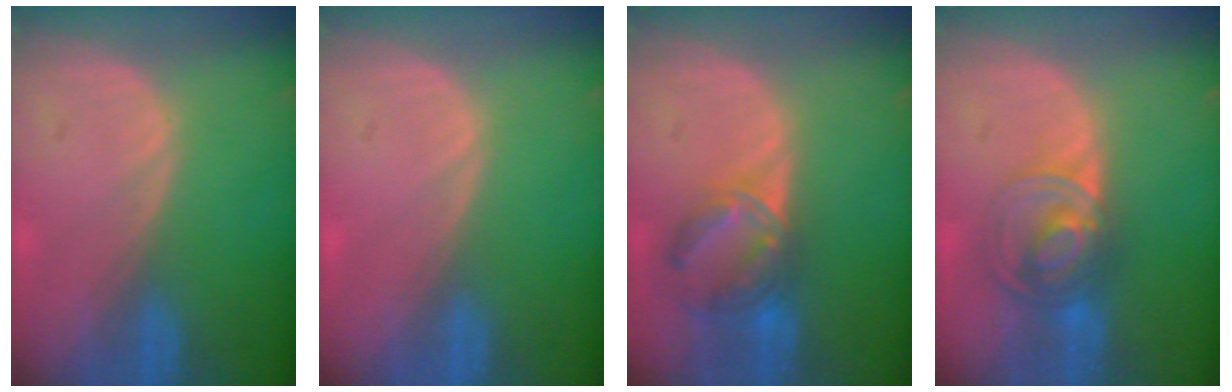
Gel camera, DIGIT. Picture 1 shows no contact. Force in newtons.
{"total": 0.0}
{"total": 7.1, "press": 6.1, "slide": 3.6}
{"total": 7.5, "press": 6.1, "slide": 4.3}